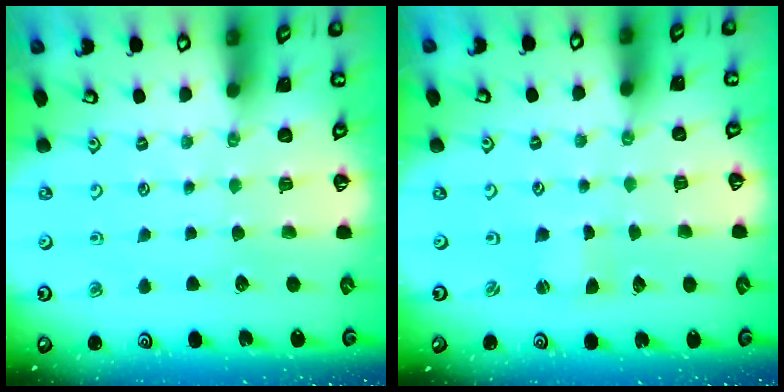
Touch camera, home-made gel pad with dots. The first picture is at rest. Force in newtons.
{"total": 0.0}